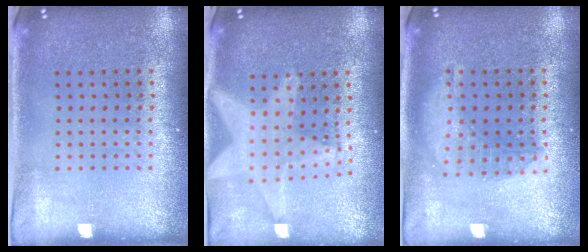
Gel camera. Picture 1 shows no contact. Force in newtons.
{"total": 2.2, "press": 1.8, "slide": 1.2}
{"total": 1.4, "press": 1.4, "slide": 0.4}